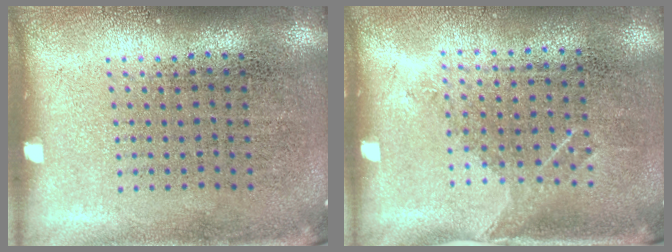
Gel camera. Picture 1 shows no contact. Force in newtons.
{"total": 1.1, "press": 0.9, "slide": 0.7}